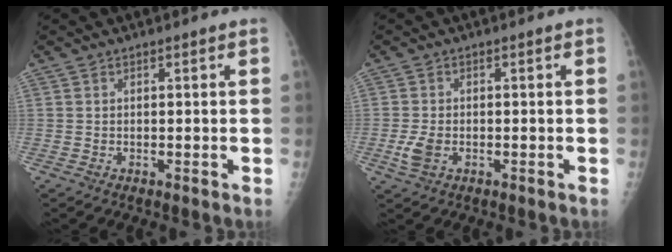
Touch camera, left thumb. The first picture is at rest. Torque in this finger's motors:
{"motor_torque": [-0.01, 0.06, 0.28, 0.10, 0.04]}